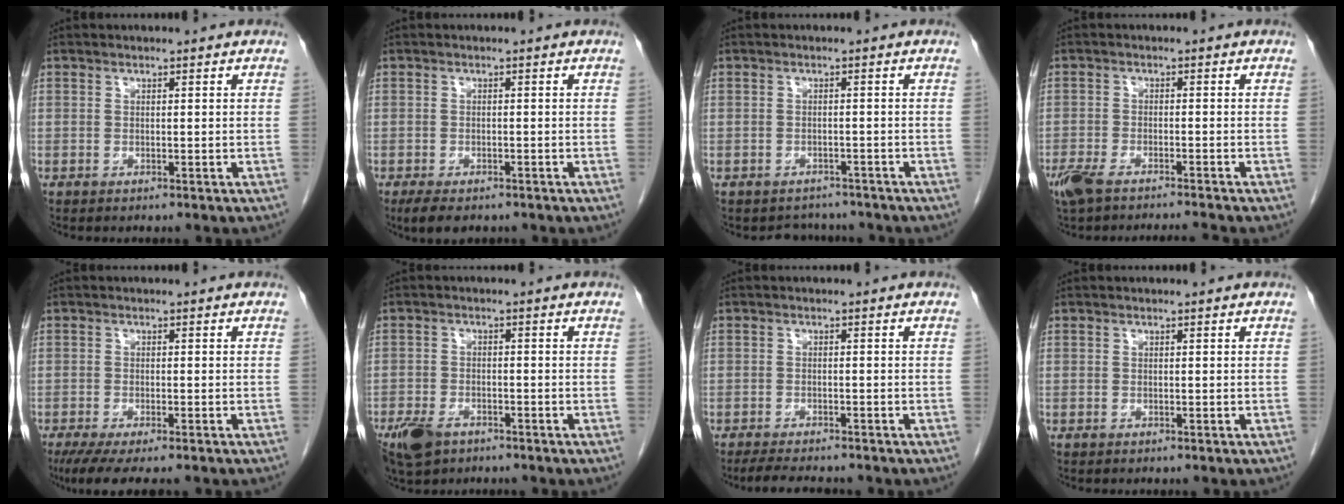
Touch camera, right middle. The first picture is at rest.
{"total": 4.5, "force": [-3.3, 1.9, 2.3], "torque": [-0.039, -0.008, -0.047]}
{"total": 3.7, "force": [-3.3, 1.8, -0.3], "torque": [0.004, 0.006, -0.045]}
{"total": 7.2, "force": [-6.3, 0.7, 3.5], "torque": [-0.064, -0.011, -0.107]}
{"total": 7.9, "force": [-6.3, 1.3, 4.6], "torque": [-0.065, -0.016, -0.098]}
{"total": 6.5, "force": [-4.3, 3.5, 3.3], "torque": [-0.064, -0.006, -0.073]}
{"total": 6.0, "force": [-5.3, 1.1, 2.6], "torque": [-0.040, -0.012, -0.080]}
{"total": 0.0}